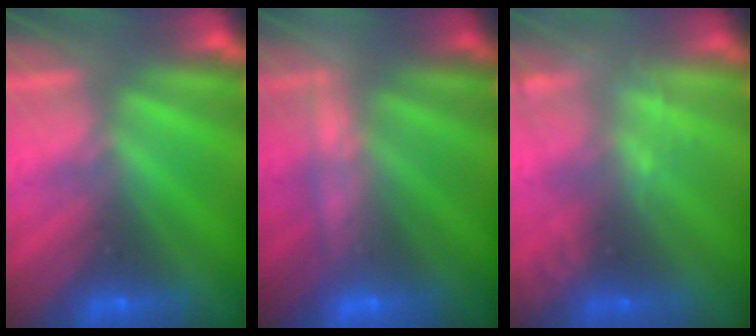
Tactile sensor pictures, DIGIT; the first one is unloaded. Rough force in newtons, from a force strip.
{"total": 2.3}
{"total": 2.1}